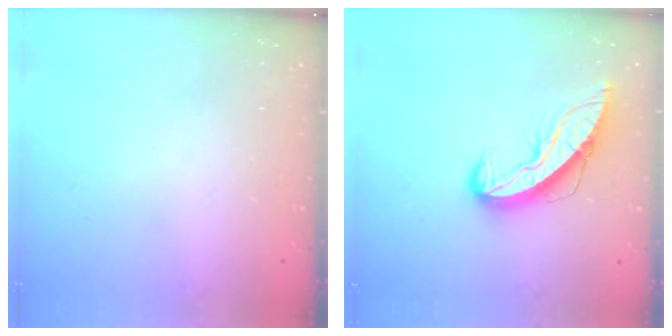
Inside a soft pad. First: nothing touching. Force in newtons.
{"total": 10.1, "press": 10.0, "slide": 0.8}